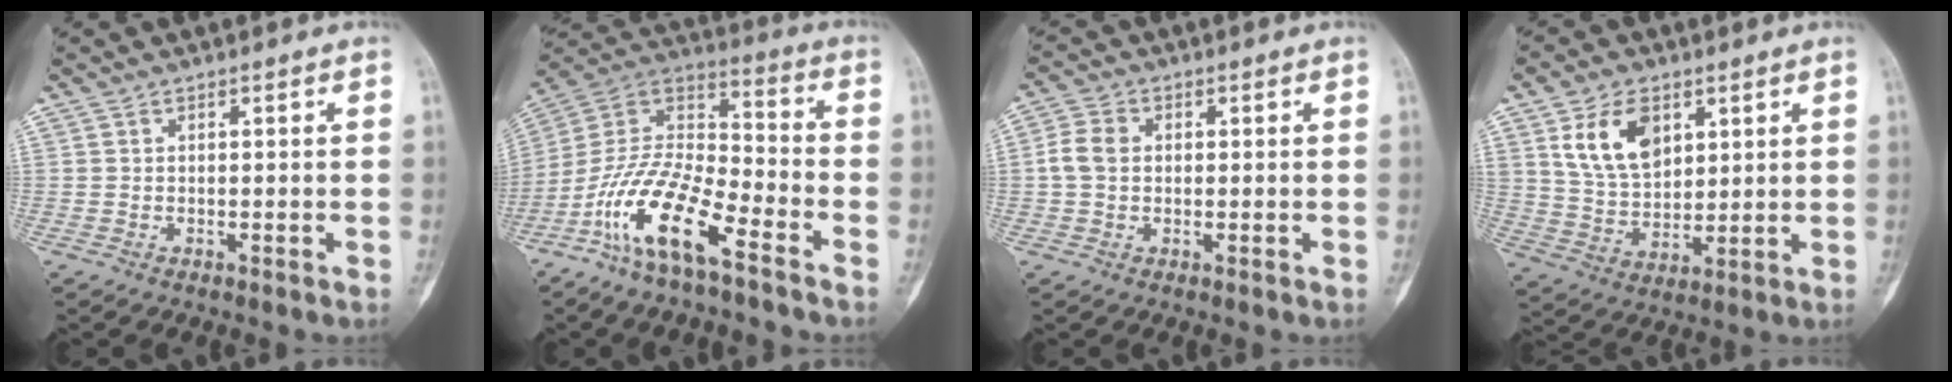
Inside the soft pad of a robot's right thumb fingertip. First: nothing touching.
{"total": 16.8, "force": [-9.9, 5.5, 12.5], "torque": [-0.240, 0.069, -0.194]}
{"total": 4.6, "force": [0.2, 3.6, 2.9], "torque": [-0.058, 0.012, -0.001]}
{"total": 11.6, "force": [5.0, 7.4, 7.4], "torque": [-0.111, -0.021, 0.105]}